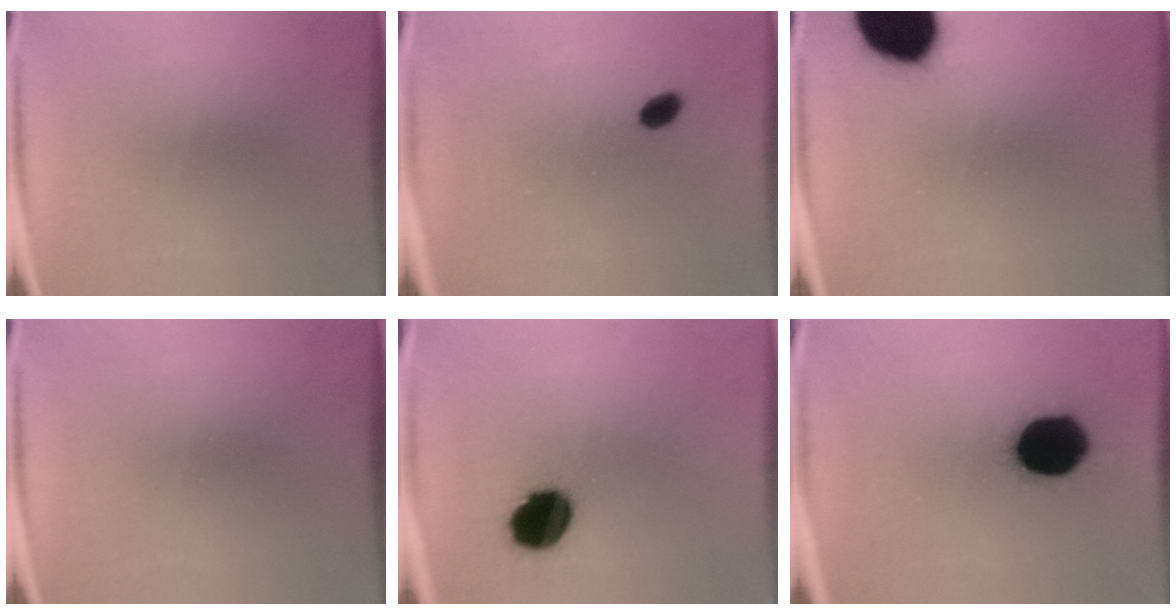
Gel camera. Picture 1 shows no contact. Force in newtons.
{"total": 2.4}
{"total": 20.1}
{"total": 0.0}
{"total": 11.8}
{"total": 18.9}